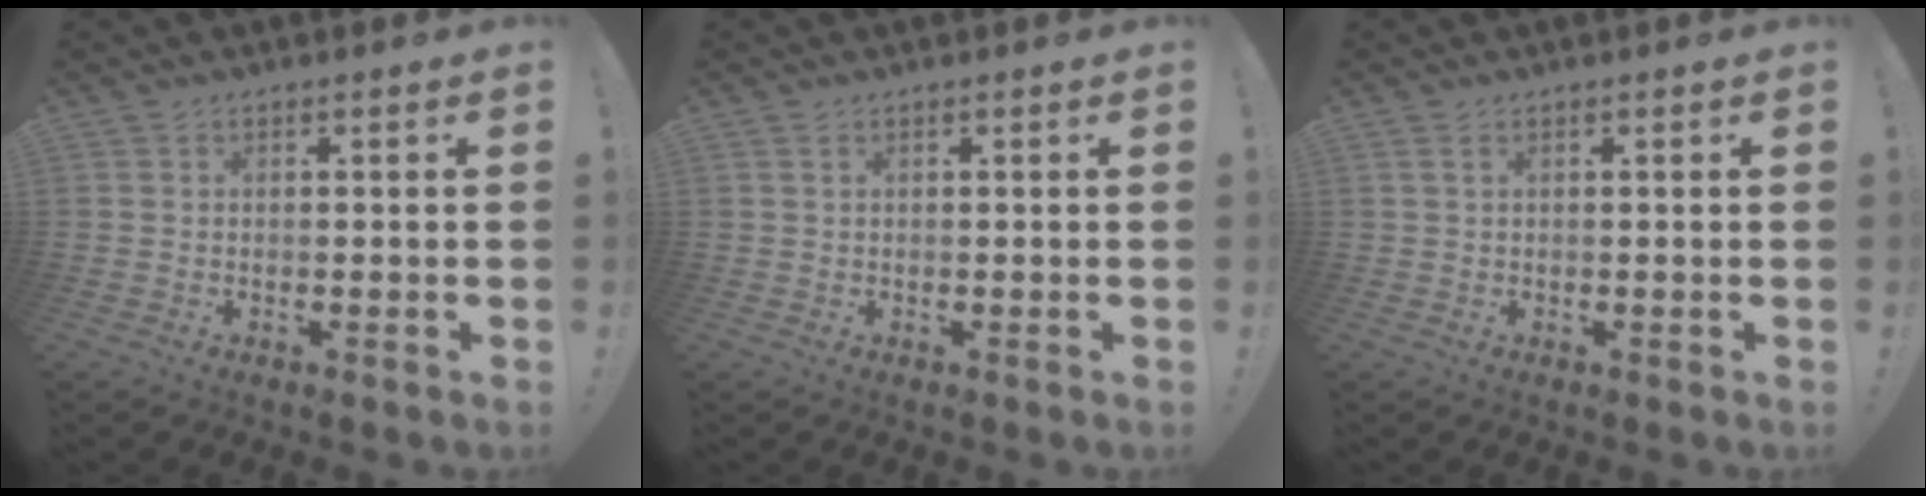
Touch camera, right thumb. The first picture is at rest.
{"total": 0.7, "force": [0.4, 0.3, 0.5], "torque": [-0.011, 0.001, 0.007]}
{"total": 1.5, "force": [0.7, 0.5, 1.2], "torque": [-0.025, 0.002, 0.013]}